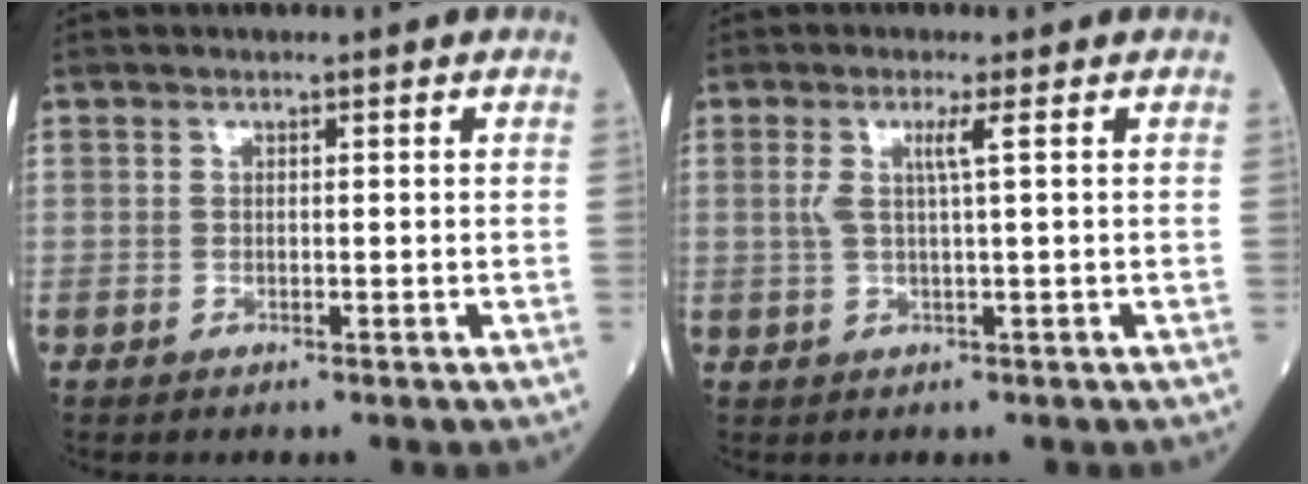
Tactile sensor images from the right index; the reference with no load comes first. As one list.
[{"total": 3.0, "force": [0.8, -0.4, 2.8], "torque": [-0.063, 0.002, 0.015]}]